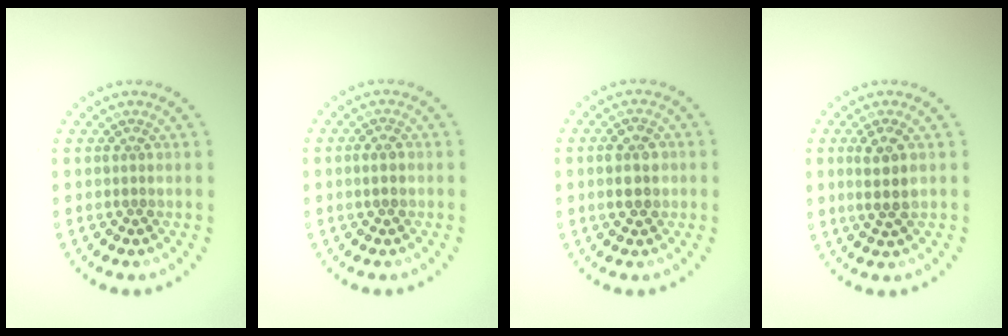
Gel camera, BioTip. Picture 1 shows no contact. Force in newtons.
{"total": 1.0, "press": 0.9, "slide": 0.3}
{"total": 2.7, "press": 2.7, "slide": 0.1}
{"total": 2.4, "press": 2.3, "slide": 0.9}